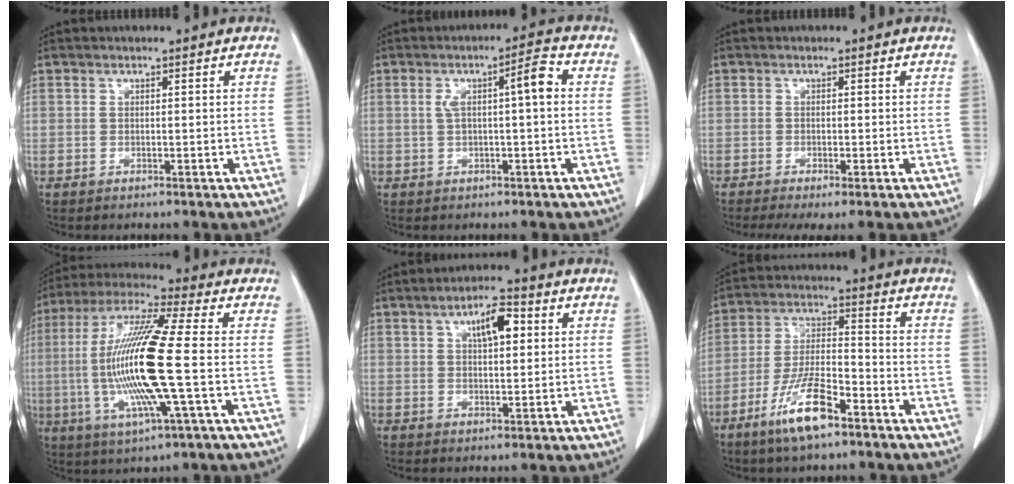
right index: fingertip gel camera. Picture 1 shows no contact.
{"total": 5.6, "force": [0.8, 0.6, 5.5], "torque": [-0.094, 0.020, 0.012]}
{"total": 3.8, "force": [-2.6, 0.6, 2.7], "torque": [-0.045, -0.012, -0.042]}
{"total": 17.5, "force": [-1.8, 0.6, 17.4], "torque": [-0.362, -0.005, -0.042]}
{"total": 6.2, "force": [2.2, 2.1, 5.4], "torque": [-0.089, 0.009, 0.036]}
{"total": 10.7, "force": [-6.6, 2.2, 8.1], "torque": [-0.162, -0.011, -0.123]}